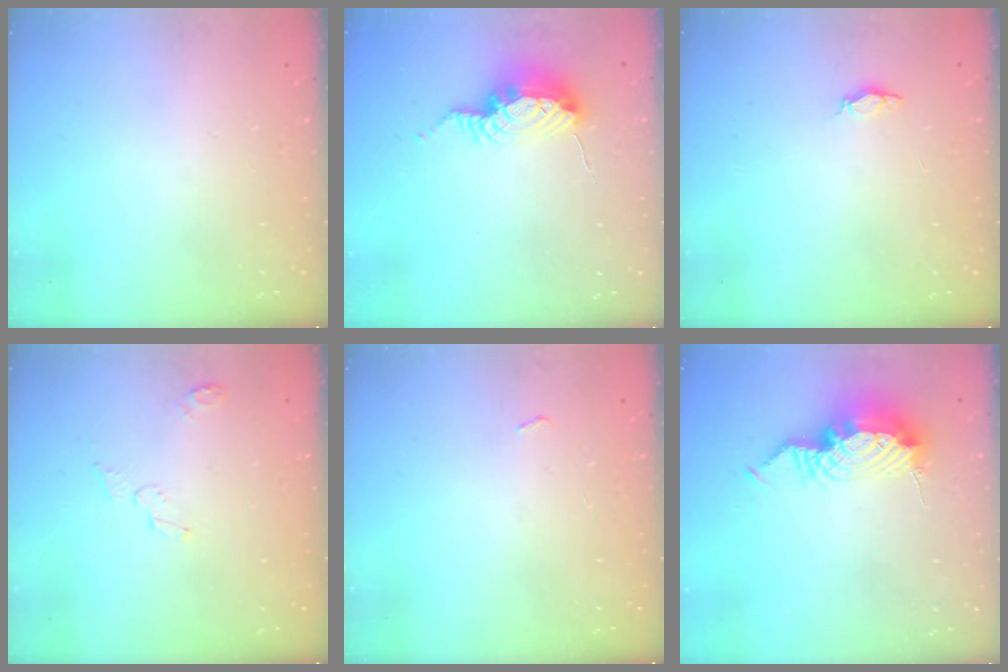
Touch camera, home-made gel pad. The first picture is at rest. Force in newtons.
{"total": 15.2, "press": 10.9, "slide": 10.5}
{"total": 4.0, "press": 3.7, "slide": 1.5}
{"total": 4.2, "press": 4.2, "slide": 0.3}
{"total": 2.7, "press": 2.3, "slide": 1.4}
{"total": 11.6, "press": 11.3, "slide": 2.7}